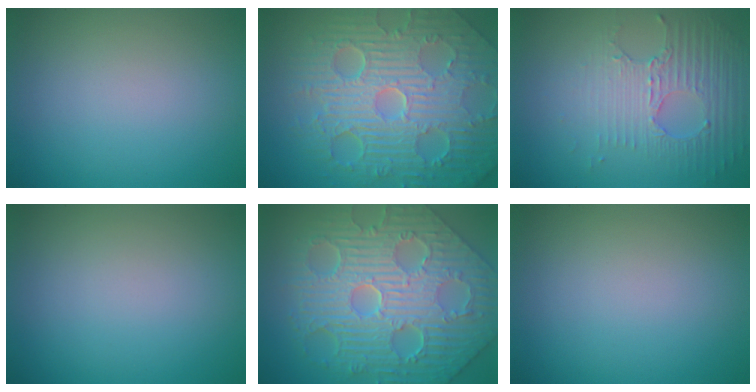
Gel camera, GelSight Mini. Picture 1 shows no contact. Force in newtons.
{"total": 11.6, "press": 7.5, "slide": 8.9}
{"total": 5.2, "press": 3.3, "slide": 4.1}
{"total": 0.0}
{"total": 11.9, "press": 8.0, "slide": 8.8}
{"total": 0.0}